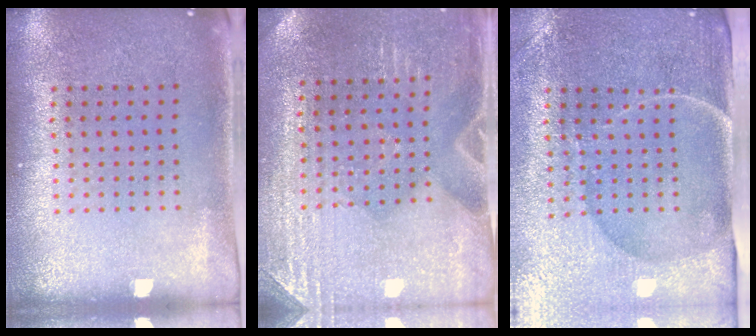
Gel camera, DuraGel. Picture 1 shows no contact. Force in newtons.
{"total": 2.9, "press": 2.9, "slide": 0.4}
{"total": 4.6, "press": 4.0, "slide": 2.3}